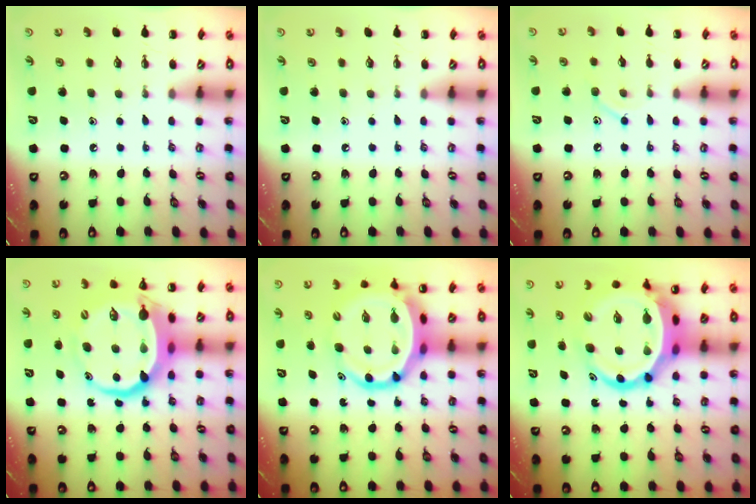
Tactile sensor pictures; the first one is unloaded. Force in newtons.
{"total": 0.0}
{"total": 8.3, "press": 7.9, "slide": 2.3}
{"total": 13.2, "press": 12.7, "slide": 3.3}
{"total": 12.6, "press": 12.1, "slide": 3.5}
{"total": 11.7, "press": 11.3, "slide": 3.2}